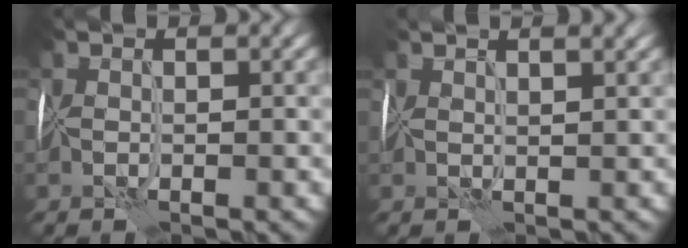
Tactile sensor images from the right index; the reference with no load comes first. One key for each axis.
{"total": 3.8, "fx": 2.9, "fy": 1.1, "fz": 2.2, "tx": -0.018, "ty": 0.022, "tz": 0.035}